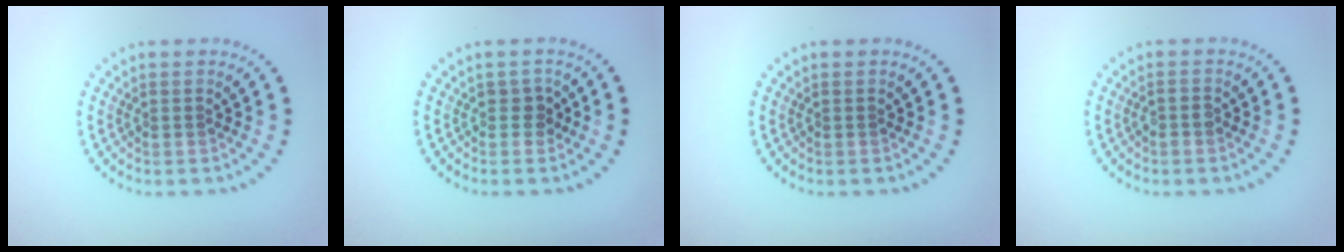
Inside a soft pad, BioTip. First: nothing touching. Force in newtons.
{"total": 1.3, "press": 1.0, "slide": 0.7}
{"total": 0.0}
{"total": 1.0, "press": 0.9, "slide": 0.5}